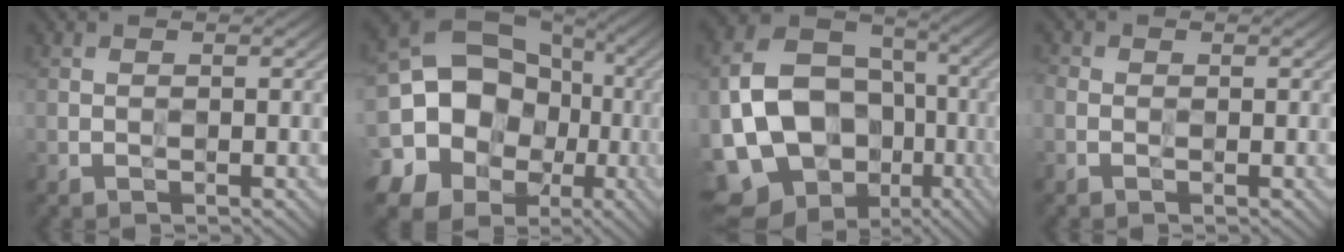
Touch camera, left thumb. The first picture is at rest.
{"total": 18.7, "force": [-2.3, 16.7, 8.1], "torque": [-0.215, -0.007, -0.066]}
{"total": 17.4, "force": [-5.0, 13.7, 9.4], "torque": [-0.209, -0.035, -0.076]}
{"total": 1.1, "force": [-0.4, 0.9, 0.5], "torque": [-0.013, 0.000, -0.012]}